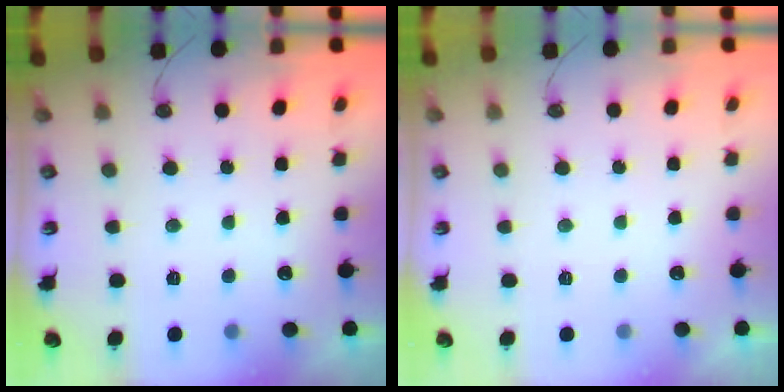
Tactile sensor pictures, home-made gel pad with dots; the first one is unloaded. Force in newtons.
{"total": 0.0}